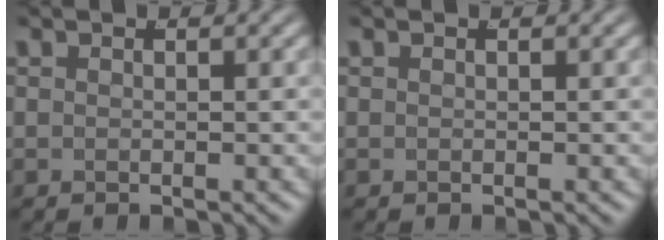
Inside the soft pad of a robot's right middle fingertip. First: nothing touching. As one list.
[{"total": 0.0}]